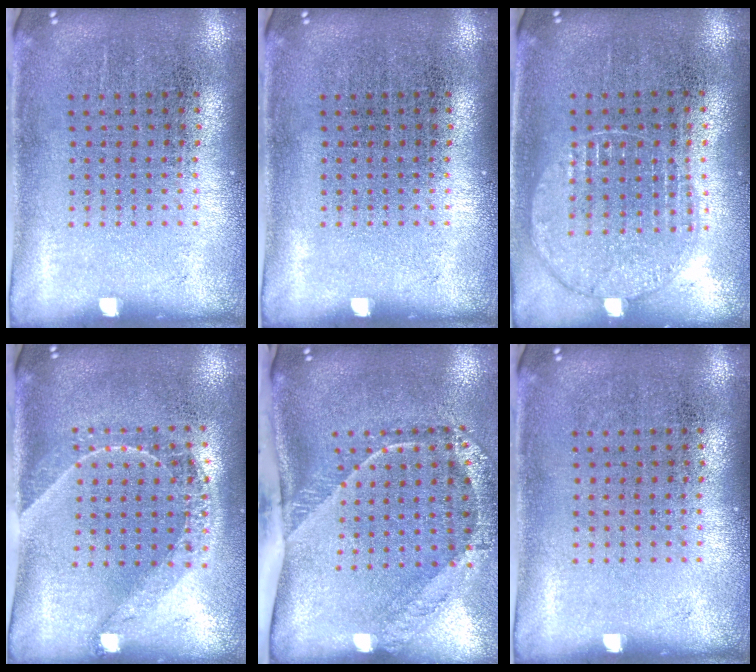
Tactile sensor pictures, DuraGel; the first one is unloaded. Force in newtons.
{"total": 0.0}
{"total": 1.0, "press": 1.0, "slide": 0.1}
{"total": 1.5, "press": 1.3, "slide": 0.8}
{"total": 2.7, "press": 1.8, "slide": 1.9}
{"total": 0.0}